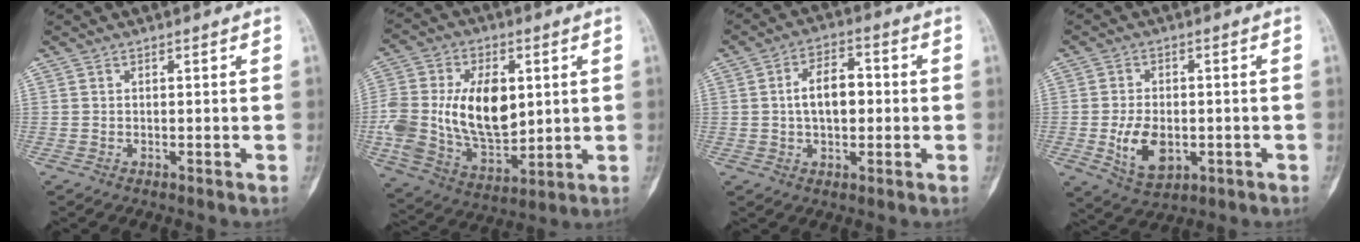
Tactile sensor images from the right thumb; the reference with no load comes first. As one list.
[{"total": 20.0, "force": [2.0, 12.4, 15.5], "torque": [-0.279, -0.011, 0.050]}, {"total": 8.3, "force": [0.3, 4.9, 6.8], "torque": [-0.099, 0.018, -0.002]}, {"total": 8.7, "force": [-1.9, 5.5, 6.5], "torque": [-0.101, -0.001, -0.021]}]